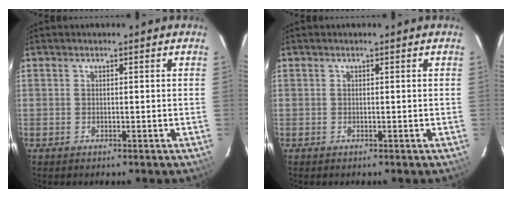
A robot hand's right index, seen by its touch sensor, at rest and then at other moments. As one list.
[{"total": 0.0}]